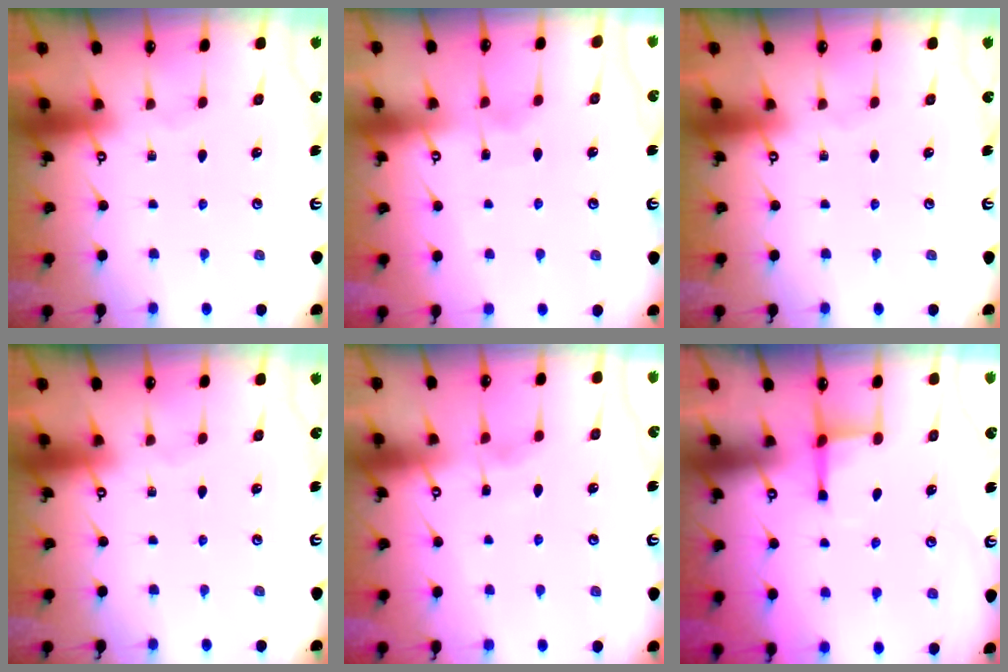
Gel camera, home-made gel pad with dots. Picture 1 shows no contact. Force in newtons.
{"total": 3.1, "press": 3.1, "slide": 0.3}
{"total": 0.0}
{"total": 0.0}
{"total": 2.6, "press": 2.5, "slide": 0.4}
{"total": 3.1, "press": 3.0, "slide": 0.8}